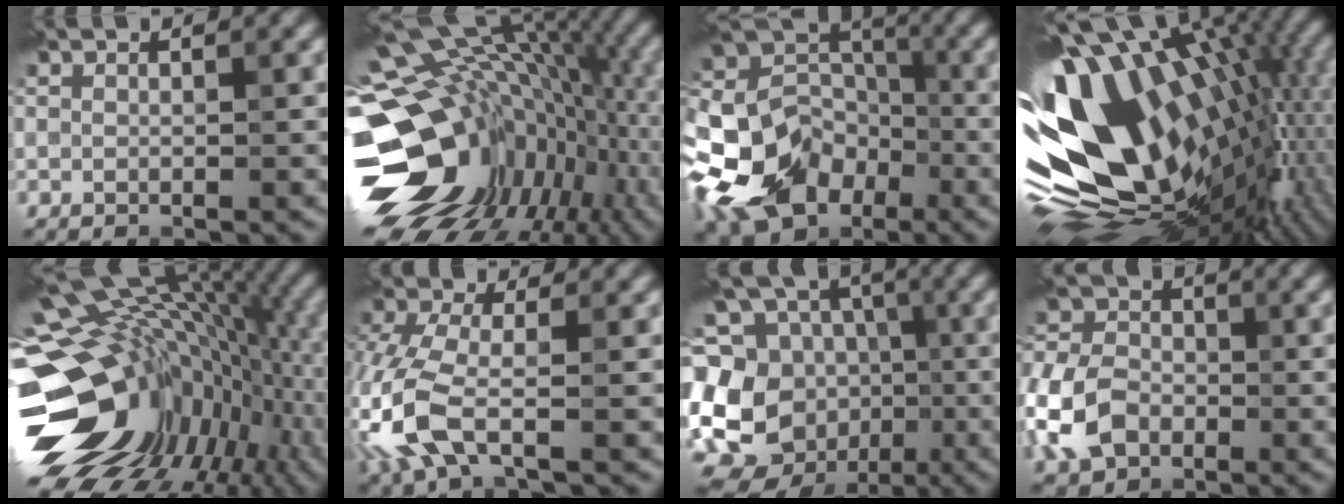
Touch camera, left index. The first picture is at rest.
{"total": 17.8, "force": [-1.5, 13.2, 11.8], "torque": [-0.208, -0.031, 0.017]}
{"total": 16.3, "force": [-6.9, 11.8, 8.9], "torque": [-0.191, -0.013, -0.115]}
{"total": 19.7, "force": [1.9, 10.1, 16.8], "torque": [-0.311, -0.026, 0.034]}
{"total": 18.3, "force": [0.0, 12.9, 13.0], "torque": [-0.205, -0.039, 0.052]}
{"total": 5.8, "force": [-2.3, 2.6, 4.7], "torque": [-0.128, -0.001, -0.057]}
{"total": 15.6, "force": [-2.0, 13.4, 7.6], "torque": [-0.183, 0.024, -0.039]}
{"total": 7.1, "force": [-2.7, 5.2, 4.0], "torque": [-0.091, -0.002, -0.068]}